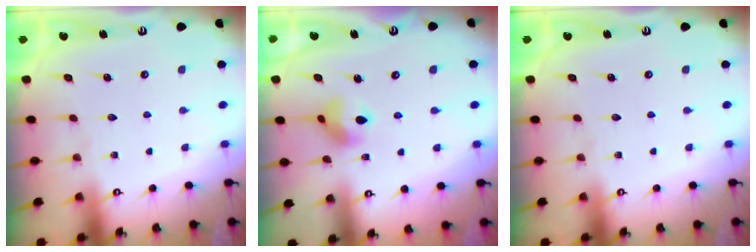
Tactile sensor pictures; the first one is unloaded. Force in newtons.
{"total": 8.9, "press": 8.8, "slide": 1.2}
{"total": 0.0}